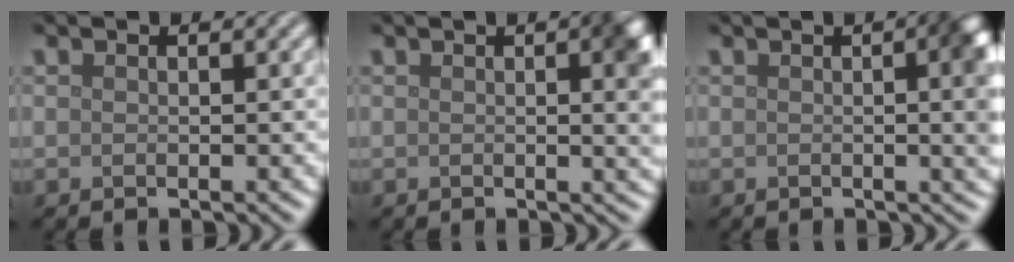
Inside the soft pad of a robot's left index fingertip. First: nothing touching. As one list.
[{"total": 5.4, "force": [0.7, 1.8, 5.0], "torque": [-0.044, 0.005, 0.009]}, {"total": 7.1, "force": [0.5, 2.7, 6.5], "torque": [-0.045, 0.009, 0.000]}]